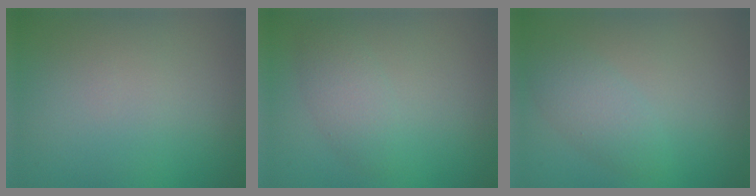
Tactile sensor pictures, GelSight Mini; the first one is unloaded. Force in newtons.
{"total": 2.3, "press": 2.3, "slide": 0.1}
{"total": 1.7, "press": 1.7, "slide": 0.0}